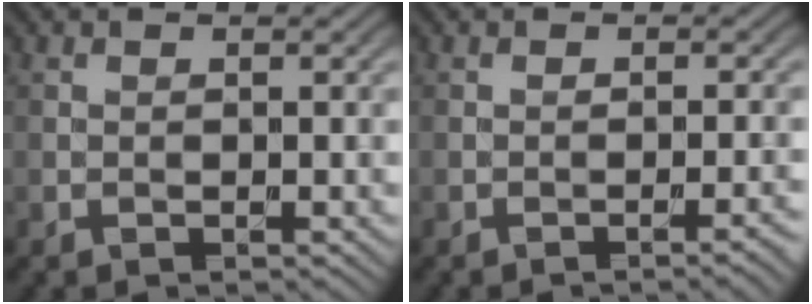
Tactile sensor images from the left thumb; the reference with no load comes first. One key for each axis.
{"total": 2.1, "fx": -1.0, "fy": 0.4, "fz": 1.7, "tx": -0.020, "ty": 0.006, "tz": -0.020}